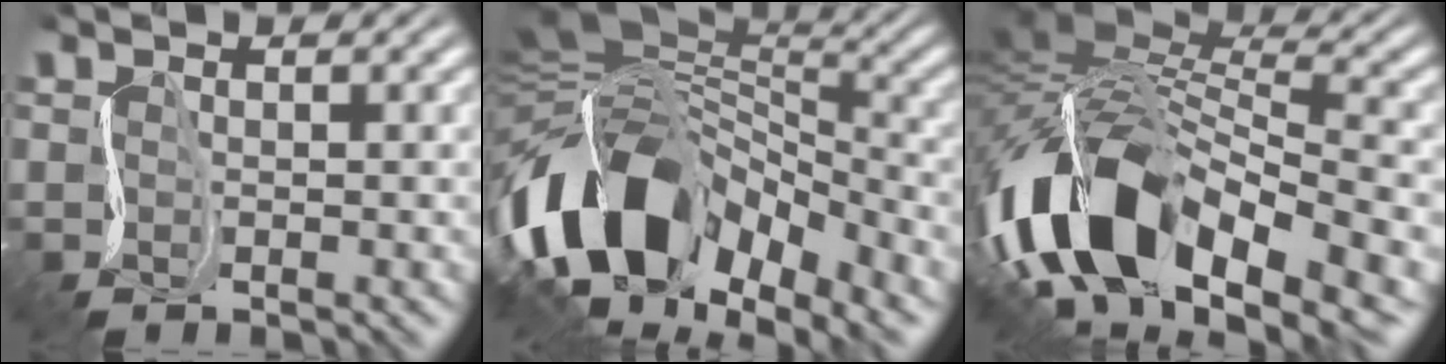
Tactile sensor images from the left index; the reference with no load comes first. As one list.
[{"total": 13.6, "force": [-5.8, 8.0, 9.4], "torque": [-0.175, 0.011, -0.117]}, {"total": 16.3, "force": [-5.9, 8.3, 12.8], "torque": [-0.260, 0.002, -0.108]}]